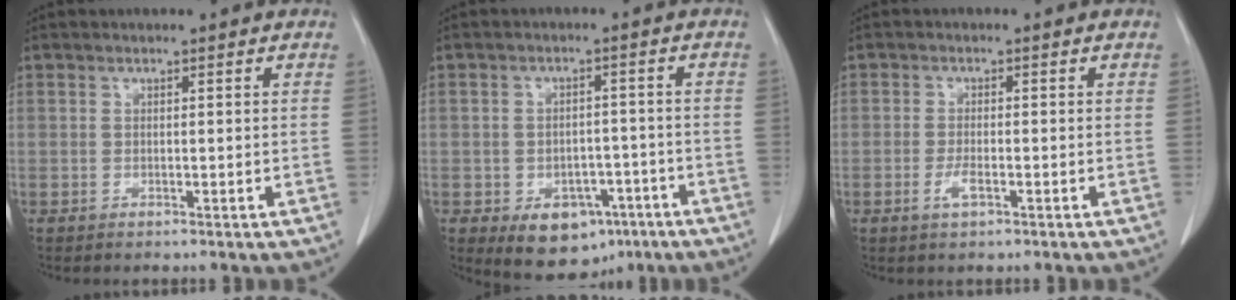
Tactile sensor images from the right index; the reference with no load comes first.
{"total": 8.3, "force": [-4.3, 5.7, 4.3], "torque": [-0.055, 0.009, -0.053]}
{"total": 2.4, "force": [-1.1, 0.6, 2.0], "torque": [-0.042, -0.002, -0.019]}